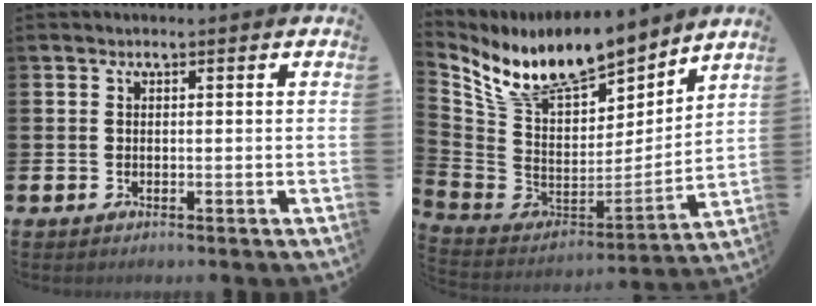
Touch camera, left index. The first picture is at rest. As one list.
[{"total": 10.6, "force": [9.6, 3.0, 3.2], "torque": [-0.113, -0.064, 0.173]}]